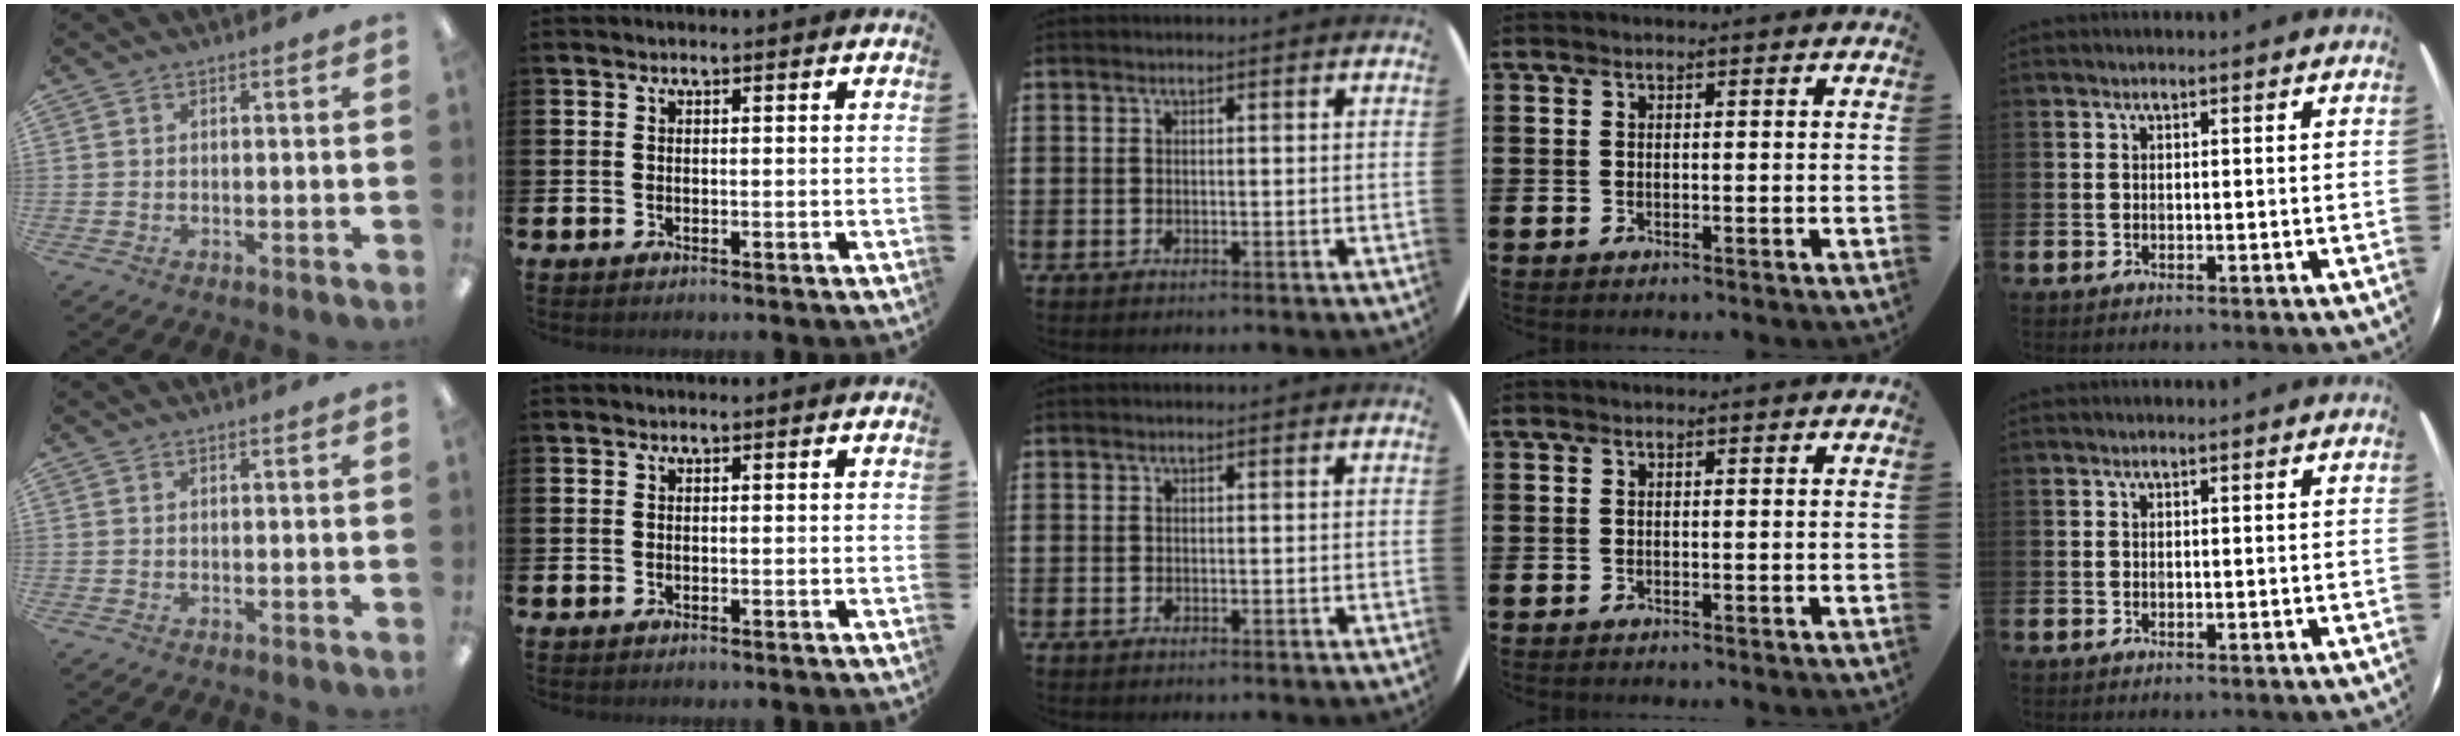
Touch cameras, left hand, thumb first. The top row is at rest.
{}